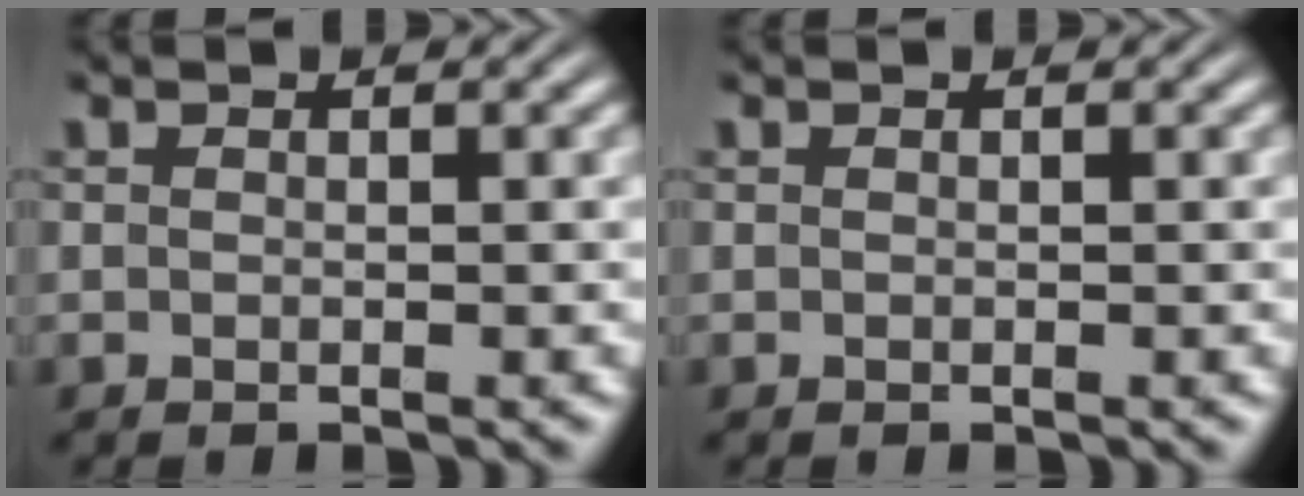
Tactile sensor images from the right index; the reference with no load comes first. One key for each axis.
{"total": 0.0}